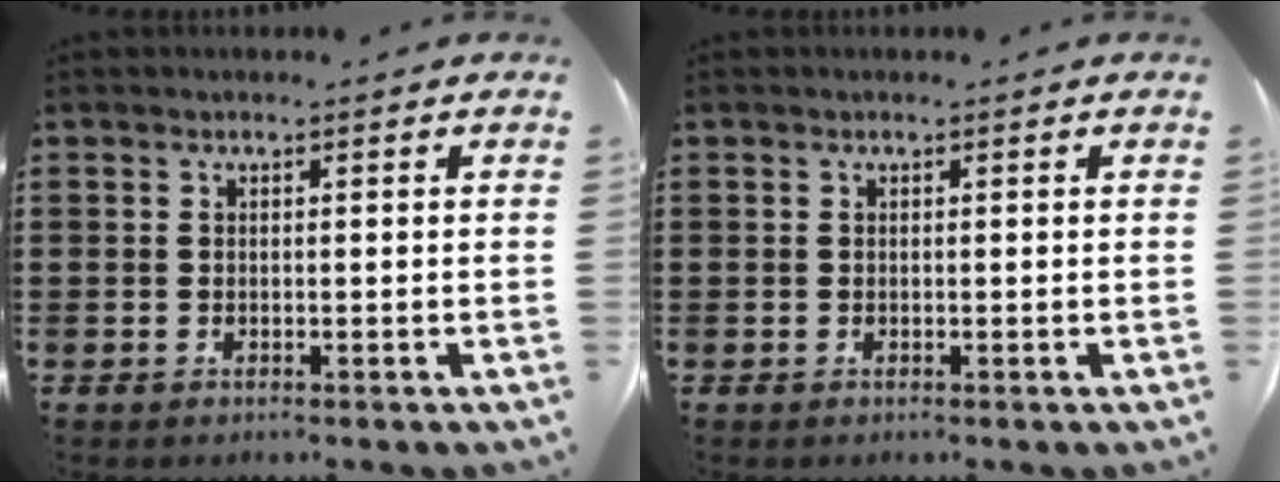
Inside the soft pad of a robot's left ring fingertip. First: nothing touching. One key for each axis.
{"total": 0.0}